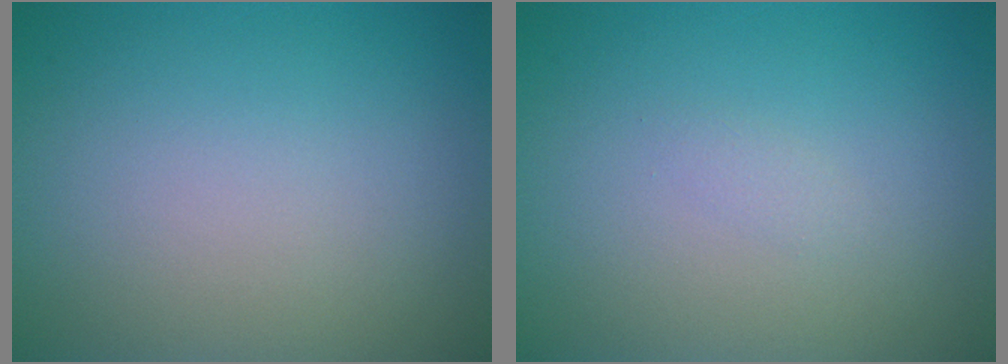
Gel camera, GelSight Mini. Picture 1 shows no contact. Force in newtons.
{"total": 0.6, "press": 0.6, "slide": 0.0}